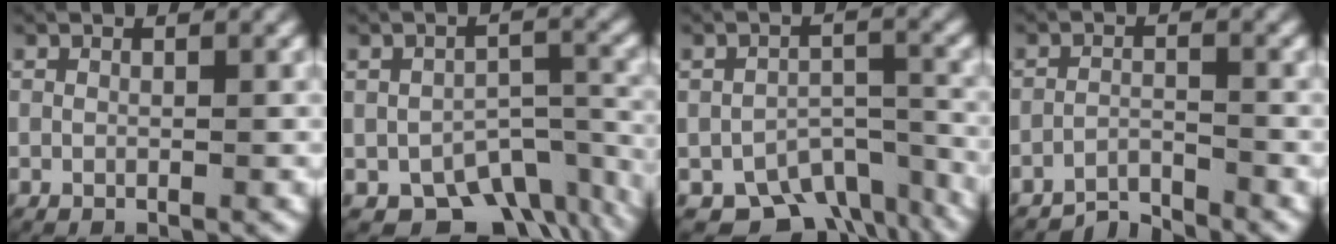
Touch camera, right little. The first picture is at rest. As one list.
[{"total": 8.0, "force": [-5.8, 4.4, 3.4], "torque": [-0.031, -0.013, -0.090]}, {"total": 7.7, "force": [-5.7, 4.1, 3.2], "torque": [-0.034, -0.012, -0.091]}, {"total": 3.2, "force": [-3.1, 0.6, 0.2], "torque": [-0.004, -0.005, -0.060]}]